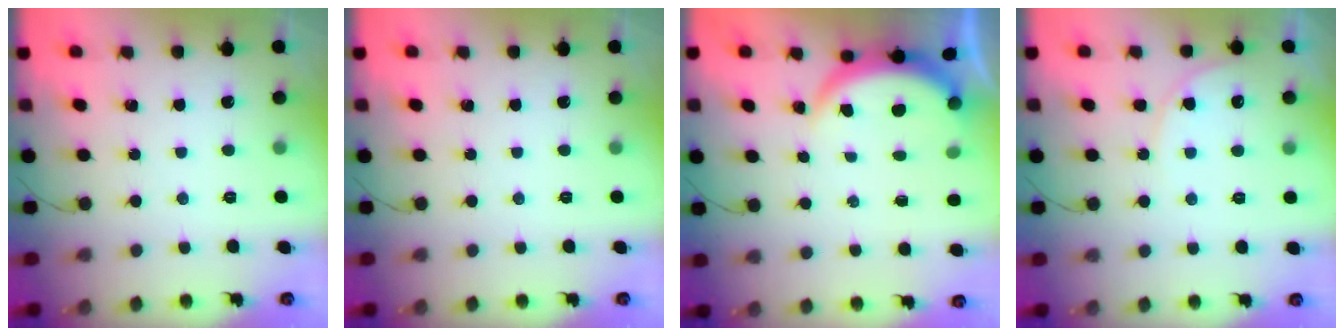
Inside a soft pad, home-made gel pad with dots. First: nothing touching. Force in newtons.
{"total": 0.0}
{"total": 3.8, "press": 3.8, "slide": 0.2}
{"total": 6.5, "press": 6.5, "slide": 0.6}